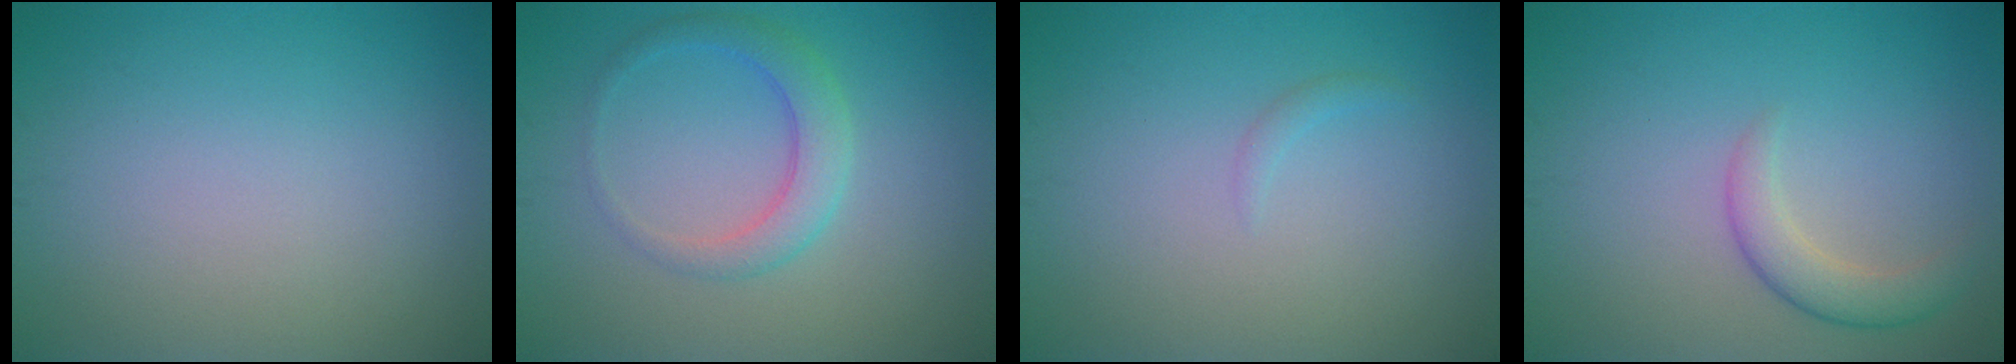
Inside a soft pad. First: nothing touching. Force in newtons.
{"total": 3.0, "press": 3.0, "slide": 0.1}
{"total": 0.6, "press": 0.6, "slide": 0.1}
{"total": 2.6, "press": 2.6, "slide": 0.1}